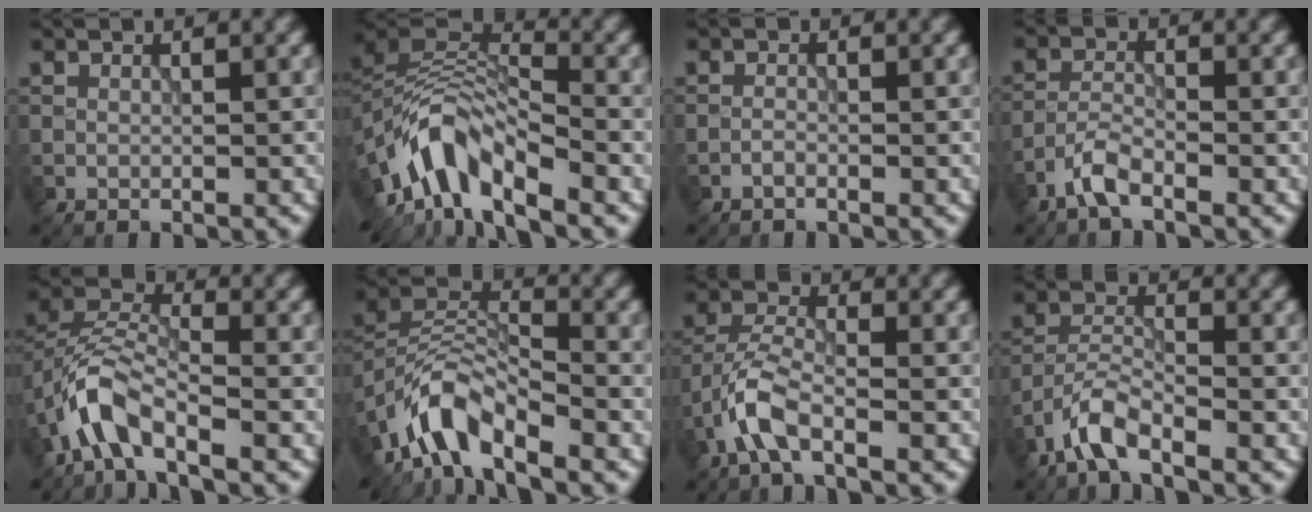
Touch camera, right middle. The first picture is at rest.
{"total": 8.2, "force": [-5.2, 3.3, 5.4], "torque": [-0.082, 0.008, -0.111]}
{"total": 0.6, "force": [-0.5, 0.1, 0.3], "torque": [-0.005, 0.001, -0.012]}
{"total": 2.7, "force": [-2.0, 0.6, 1.7], "torque": [-0.037, 0.004, -0.048]}
{"total": 5.2, "force": [-3.2, 2.1, 3.5], "torque": [-0.066, 0.010, -0.070]}
{"total": 6.5, "force": [-4.9, 2.2, 3.6], "torque": [-0.057, 0.005, -0.102]}
{"total": 4.3, "force": [-2.5, 1.5, 3.1], "torque": [-0.065, 0.009, -0.060]}
{"total": 4.0, "force": [-3.0, 1.1, 2.3], "torque": [-0.045, 0.006, -0.070]}